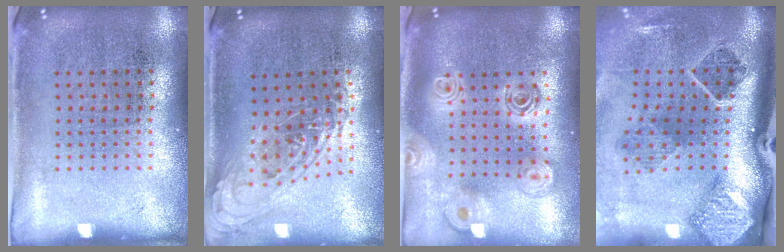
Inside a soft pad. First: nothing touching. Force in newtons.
{"total": 1.1, "press": 1.0, "slide": 0.4}
{"total": 2.1, "press": 1.7, "slide": 1.3}
{"total": 3.1, "press": 1.9, "slide": 2.4}